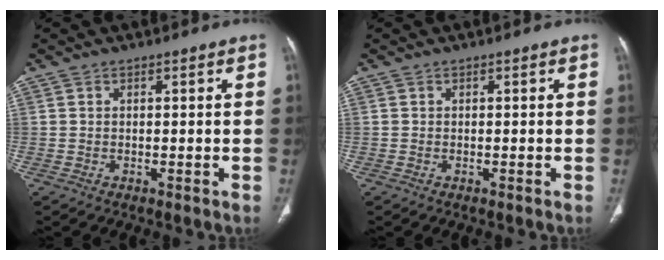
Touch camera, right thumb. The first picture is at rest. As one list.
[{"total": 0.0}]